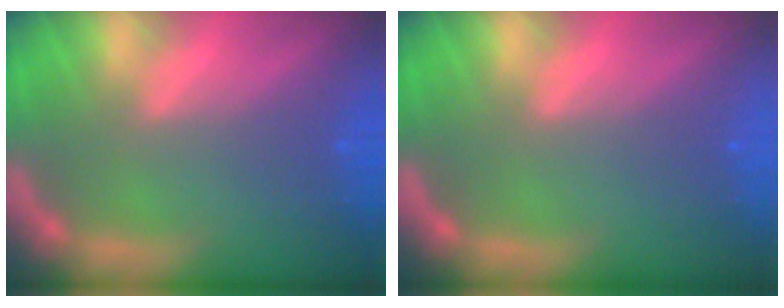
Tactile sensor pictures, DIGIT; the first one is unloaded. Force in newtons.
{"total": 0.0}